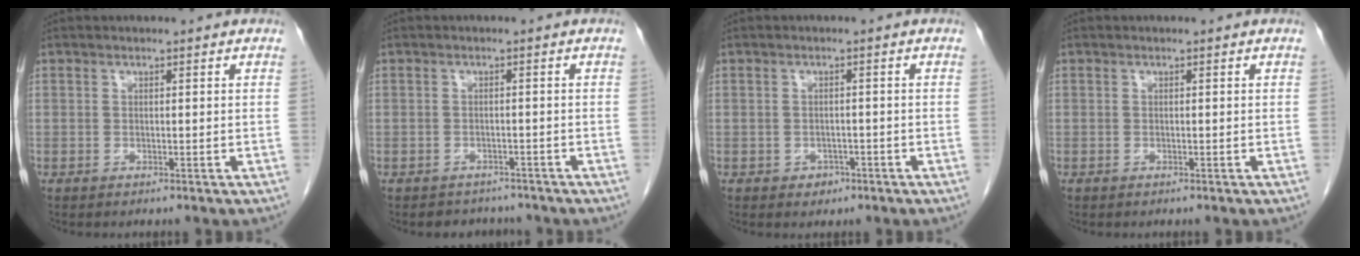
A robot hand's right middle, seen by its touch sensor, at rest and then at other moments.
{"total": 3.7, "force": [-3.3, 1.7, -0.1], "torque": [-0.001, 0.006, -0.044]}
{"total": 1.8, "force": [-1.0, 1.3, 0.6], "torque": [-0.008, 0.004, -0.010]}
{"total": 0.0}